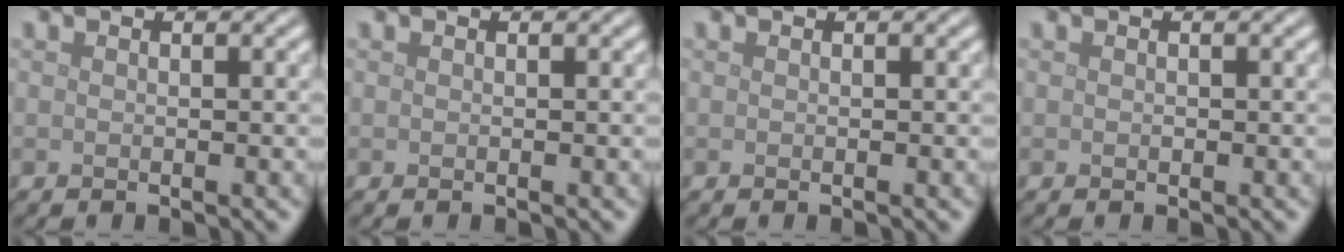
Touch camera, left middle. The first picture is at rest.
{"total": 0.0}
{"total": 0.0}
{"total": 0.0}